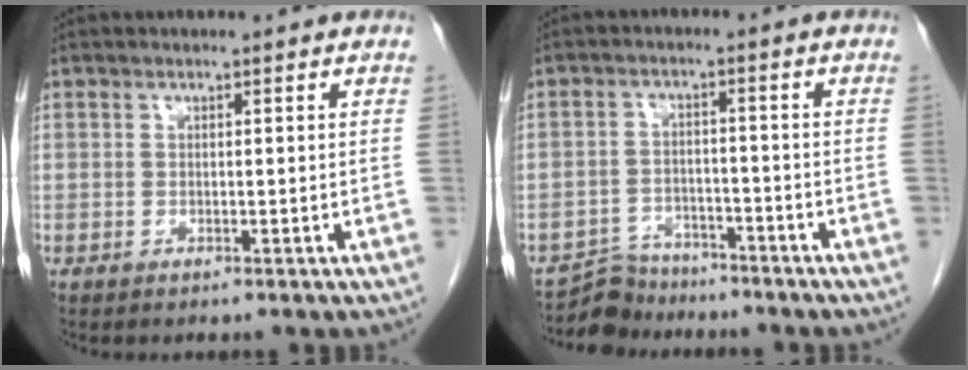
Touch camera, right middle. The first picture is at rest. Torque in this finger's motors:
{"motor_torque": [0.36, -0.58, -0.03, -0.03]}